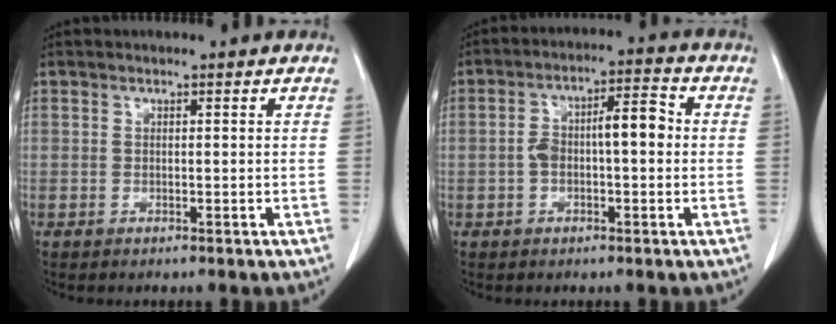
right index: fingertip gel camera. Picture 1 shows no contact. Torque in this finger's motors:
{"motor_torque": [0.20, 0.04, 0.18, 0.07]}